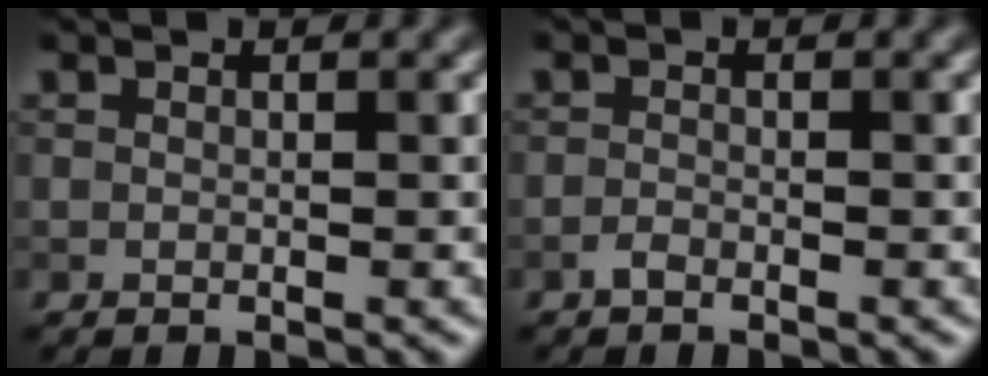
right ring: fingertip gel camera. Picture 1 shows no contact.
{"total": 0.8, "force": [-0.7, 0.2, 0.4], "torque": [-0.008, 0.000, -0.016]}